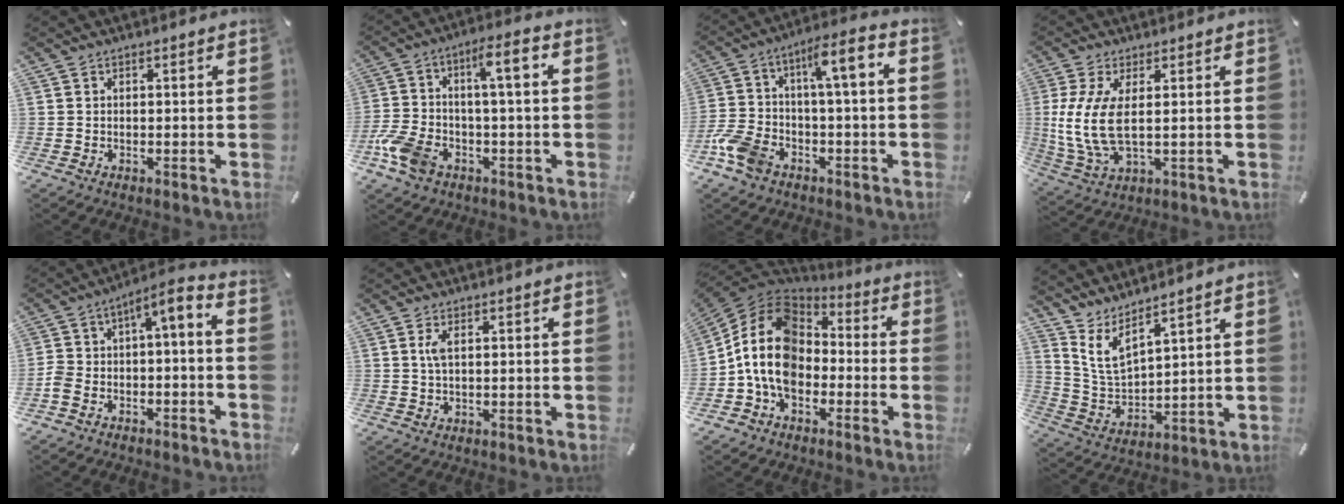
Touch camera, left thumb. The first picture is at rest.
{"total": 11.1, "force": [-2.1, 5.2, 9.6], "torque": [-0.193, 0.008, -0.040]}
{"total": 11.6, "force": [-2.3, 5.5, 10.0], "torque": [-0.196, 0.014, -0.046]}
{"total": 10.6, "force": [1.3, 4.0, 9.7], "torque": [-0.227, -0.024, 0.023]}
{"total": 6.5, "force": [-3.8, 3.0, 4.3], "torque": [-0.075, 0.014, -0.073]}
{"total": 2.5, "force": [0.5, 0.6, 2.4], "torque": [-0.049, 0.002, 0.007]}
{"total": 14.0, "force": [-3.2, 10.6, 8.6], "torque": [-0.204, 0.019, -0.067]}
{"total": 8.1, "force": [6.3, 3.0, 4.3], "torque": [-0.113, -0.032, 0.115]}